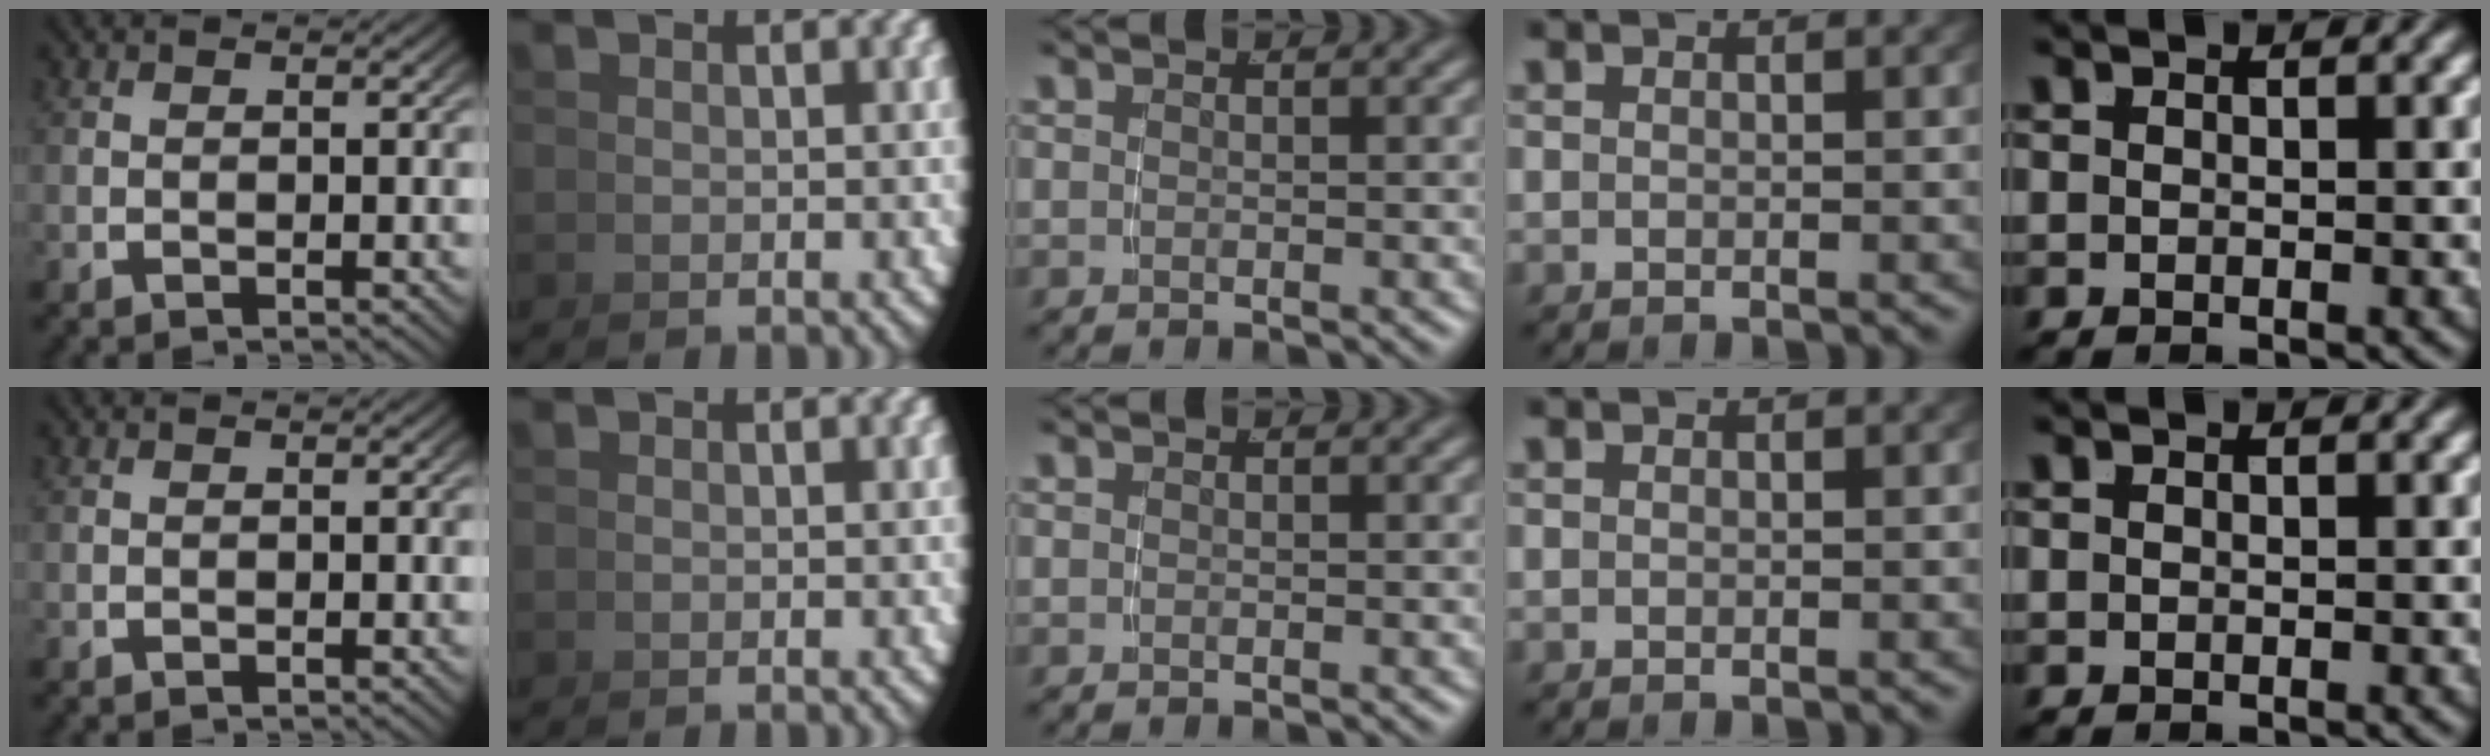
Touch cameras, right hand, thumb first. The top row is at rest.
{}